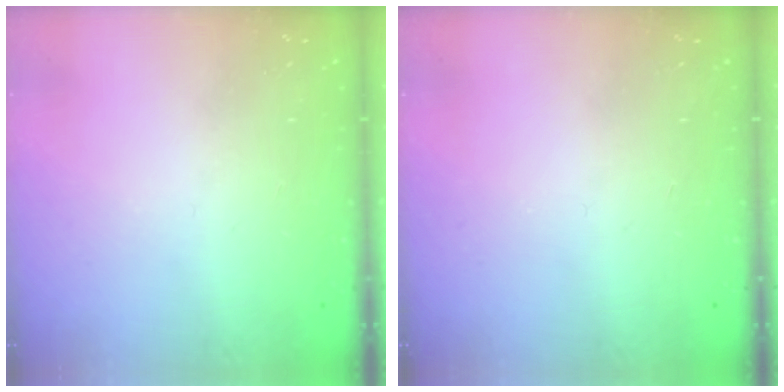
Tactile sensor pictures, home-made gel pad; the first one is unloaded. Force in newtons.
{"total": 0.0}